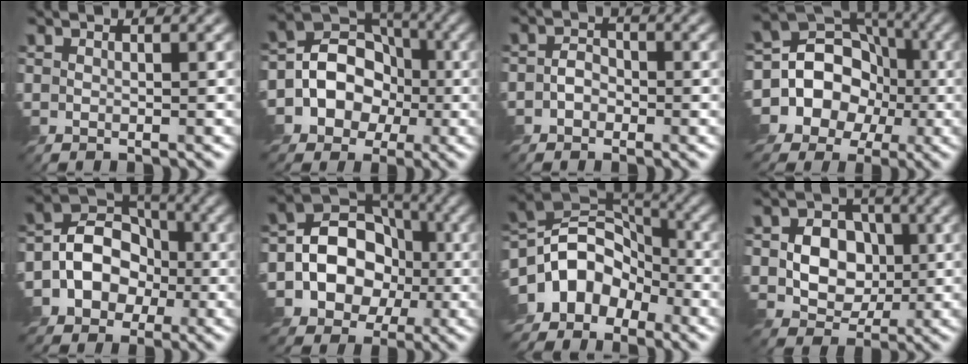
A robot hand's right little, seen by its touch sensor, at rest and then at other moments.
{"total": 8.6, "force": [-2.2, 7.3, 4.0], "torque": [-0.059, 0.014, -0.056]}
{"total": 1.8, "force": [-0.7, 1.4, 0.9], "torque": [-0.018, 0.005, -0.019]}
{"total": 13.5, "force": [-3.5, 12.0, 5.2], "torque": [-0.104, 0.018, -0.080]}
{"total": 7.2, "force": [-1.9, 6.0, 3.5], "torque": [-0.043, 0.011, -0.052]}
{"total": 9.3, "force": [-1.6, 7.7, 5.0], "torque": [-0.064, 0.005, -0.045]}
{"total": 9.0, "force": [-5.4, 5.6, 4.5], "torque": [-0.075, 0.020, -0.115]}
{"total": 5.5, "force": [0.0, 4.6, 3.2], "torque": [-0.052, 0.000, -0.006]}